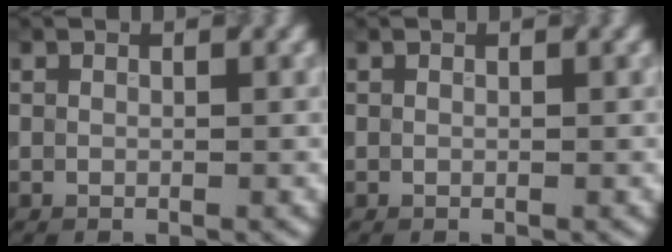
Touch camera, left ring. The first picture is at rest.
{"total": 0.0}